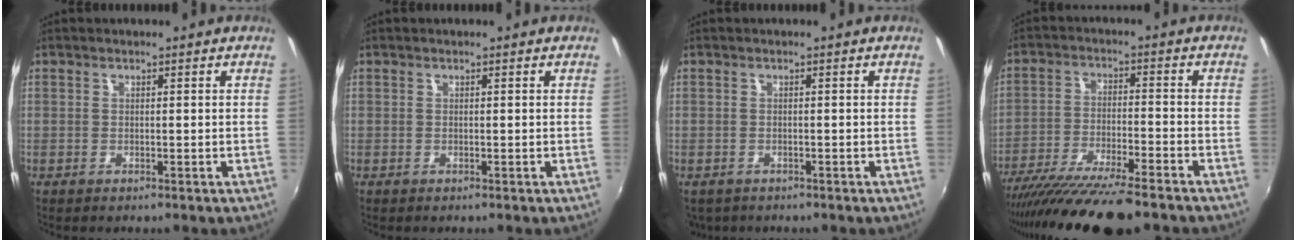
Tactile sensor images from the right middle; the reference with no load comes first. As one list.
[{"total": 0.0}, {"total": 3.4, "force": [-2.2, 2.2, 1.4], "torque": [-0.034, -0.014, -0.029]}, {"total": 16.2, "force": [-13.5, 1.3, 8.9], "torque": [-0.177, -0.045, -0.229]}]